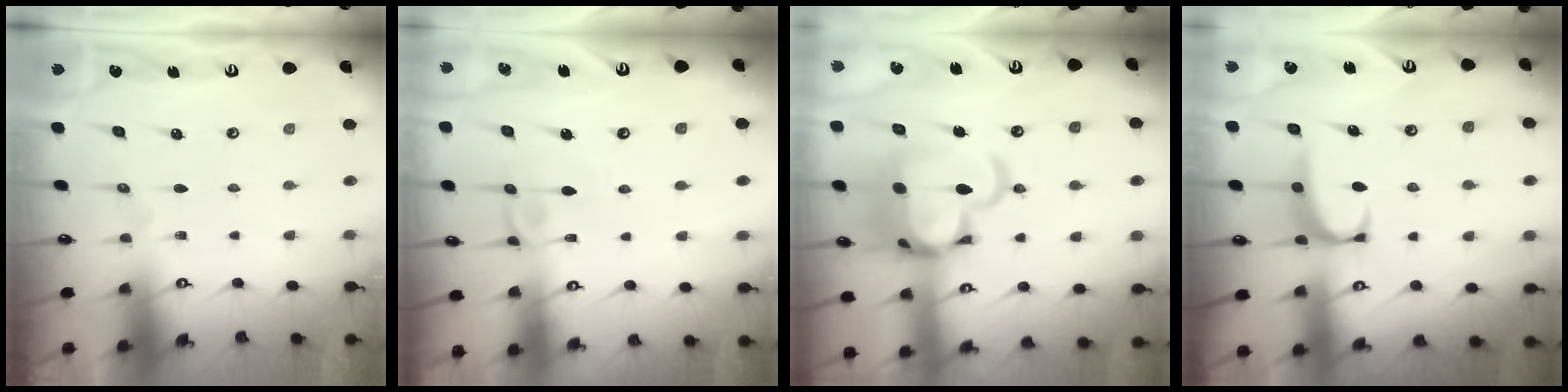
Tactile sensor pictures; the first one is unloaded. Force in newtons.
{"total": 3.2, "press": 3.2, "slide": 0.4}
{"total": 14.8, "press": 14.7, "slide": 2.0}
{"total": 2.3, "press": 2.2, "slide": 0.6}